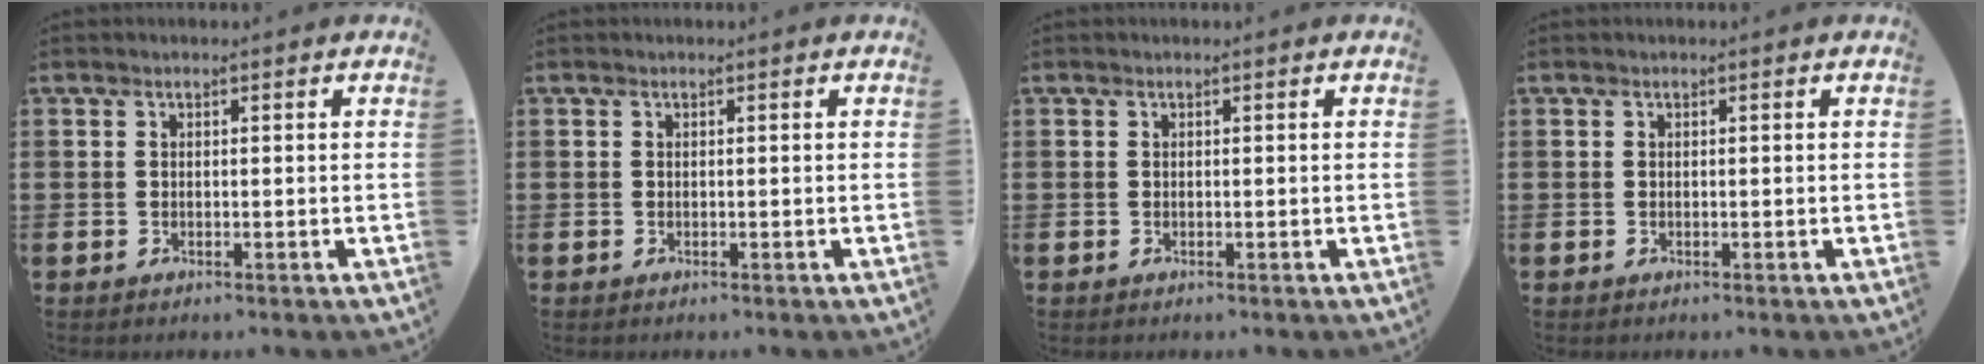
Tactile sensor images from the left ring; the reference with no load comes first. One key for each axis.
{"total": 0.0}
{"total": 0.0}
{"total": 0.0}